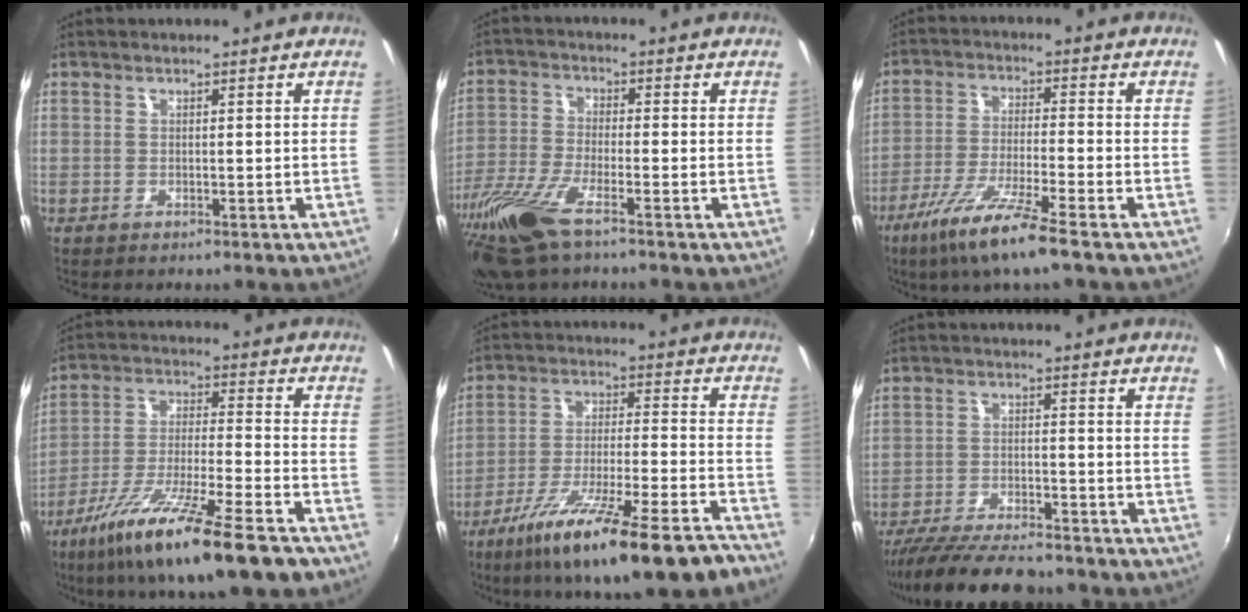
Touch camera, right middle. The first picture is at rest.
{"total": 13.0, "force": [-8.9, 2.8, 9.0], "torque": [-0.208, -0.039, -0.178]}
{"total": 11.3, "force": [-7.3, 0.4, 8.6], "torque": [-0.186, -0.026, -0.137]}
{"total": 19.9, "force": [-13.5, 2.2, 14.4], "torque": [-0.268, -0.054, -0.229]}
{"total": 21.9, "force": [-16.7, 1.2, 14.1], "torque": [-0.247, -0.060, -0.259]}
{"total": 15.2, "force": [-13.2, 3.2, 6.8], "torque": [-0.147, -0.028, -0.212]}